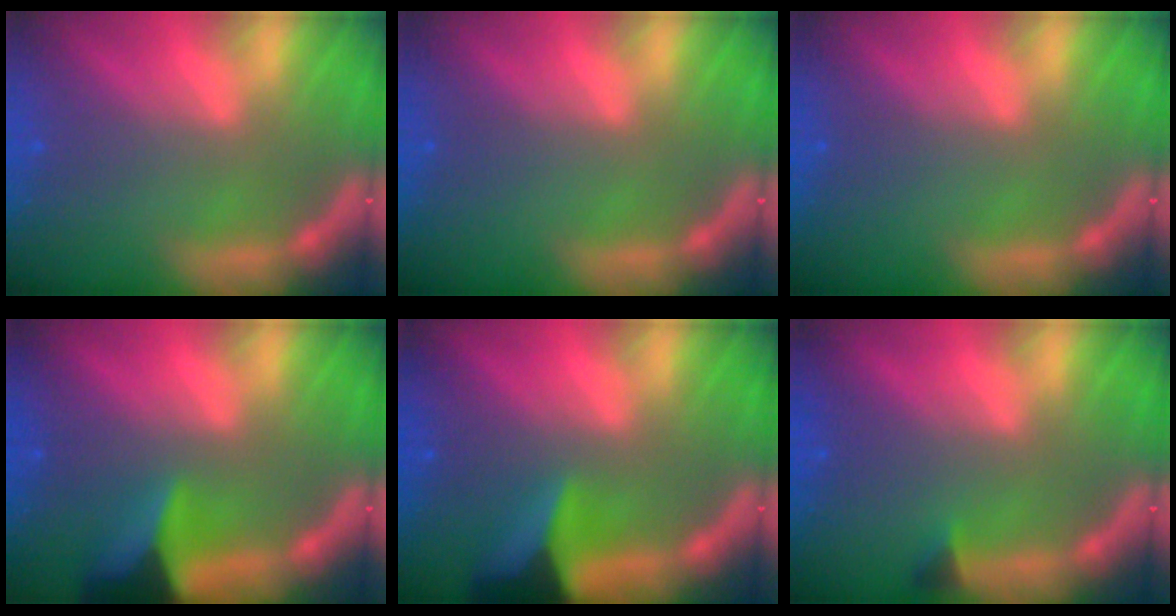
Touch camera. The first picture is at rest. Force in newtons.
{"total": 0.0}
{"total": 0.0}
{"total": 6.5}
{"total": 7.0}
{"total": 0.9}